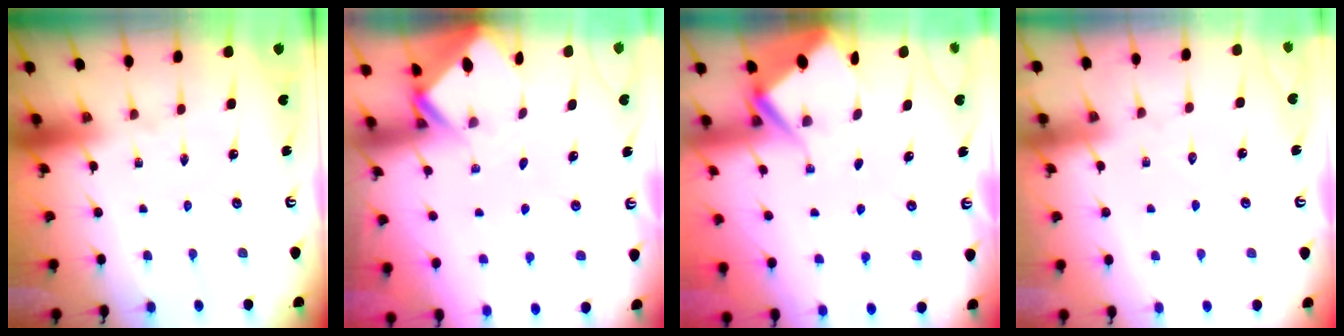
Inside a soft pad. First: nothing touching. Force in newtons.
{"total": 2.6, "press": 2.6, "slide": 0.2}
{"total": 3.6, "press": 3.6, "slide": 0.4}
{"total": 3.2, "press": 3.1, "slide": 0.4}